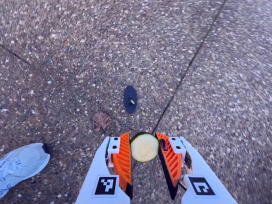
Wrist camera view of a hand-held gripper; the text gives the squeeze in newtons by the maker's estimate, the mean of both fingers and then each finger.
{"total": 10.3, "left": 10.4, "right": 10.2}